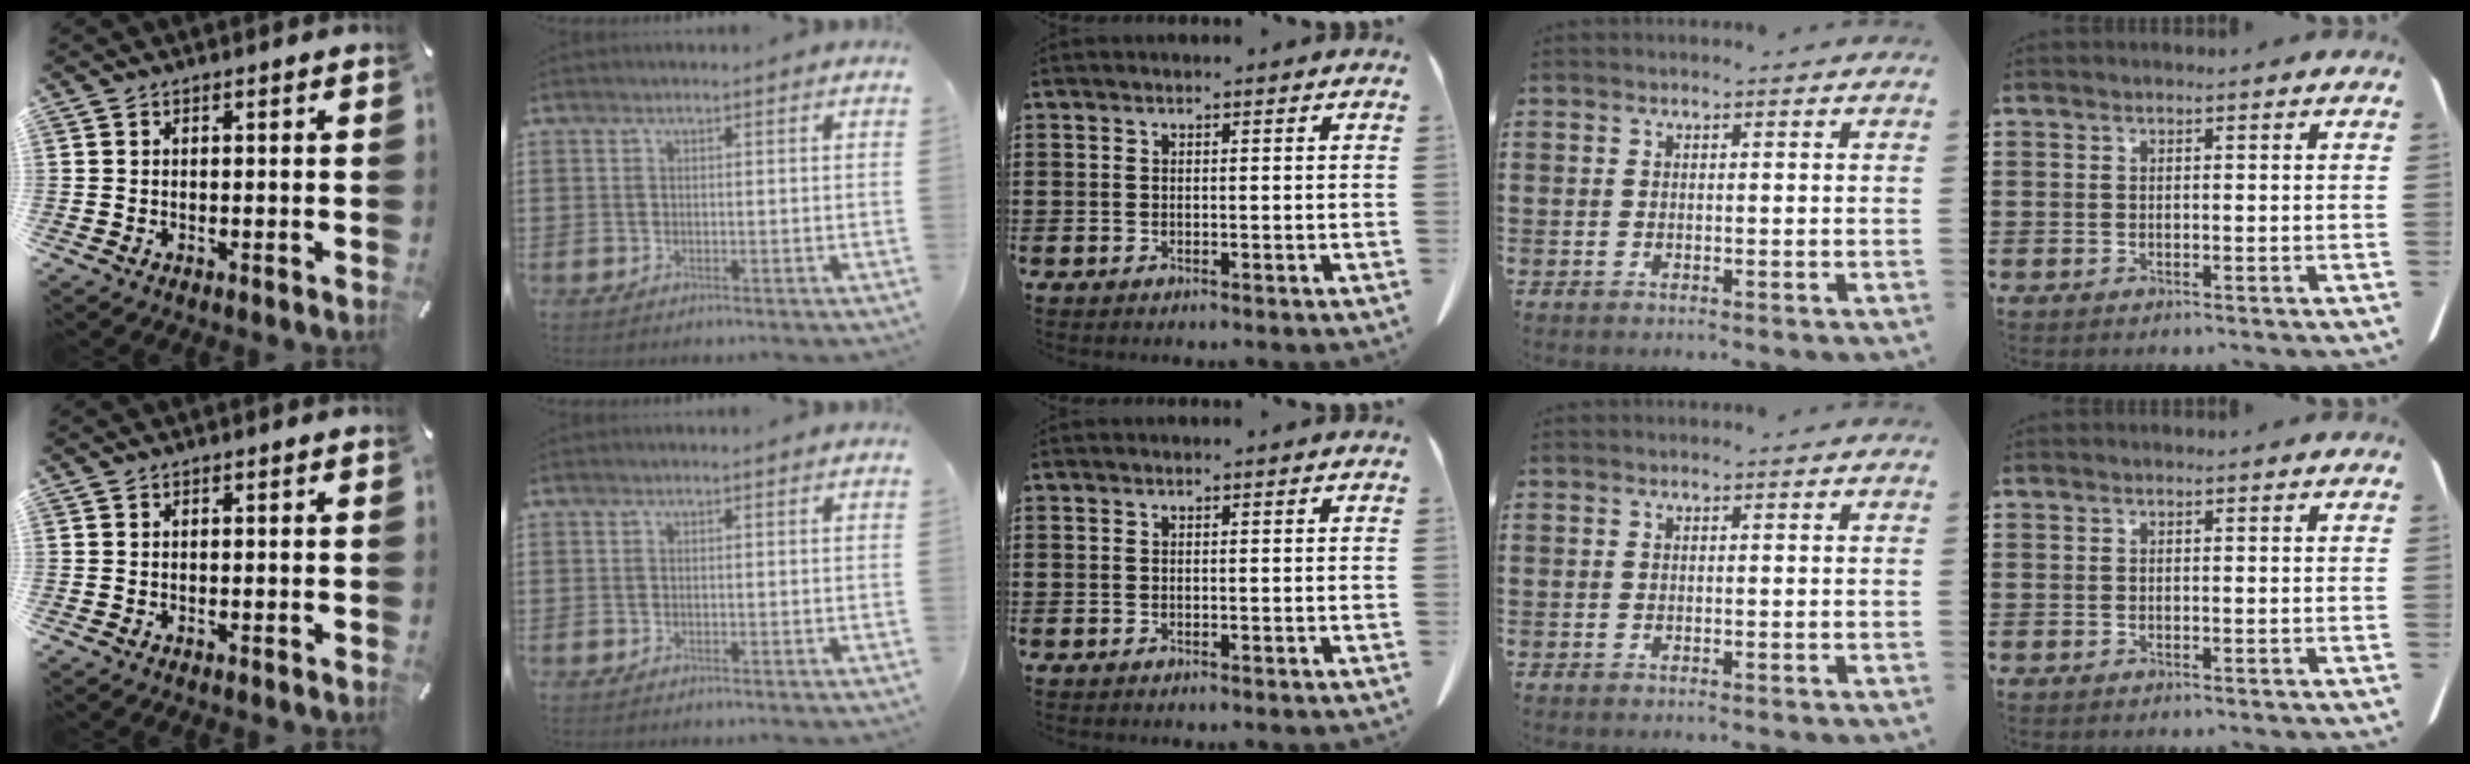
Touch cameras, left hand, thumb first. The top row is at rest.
{}